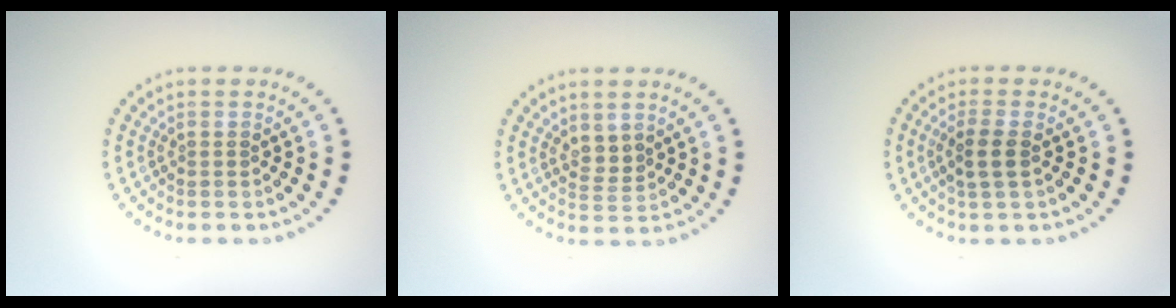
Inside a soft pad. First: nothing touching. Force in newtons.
{"total": 1.7, "press": 1.3, "slide": 1.1}
{"total": 2.4, "press": 2.2, "slide": 0.8}